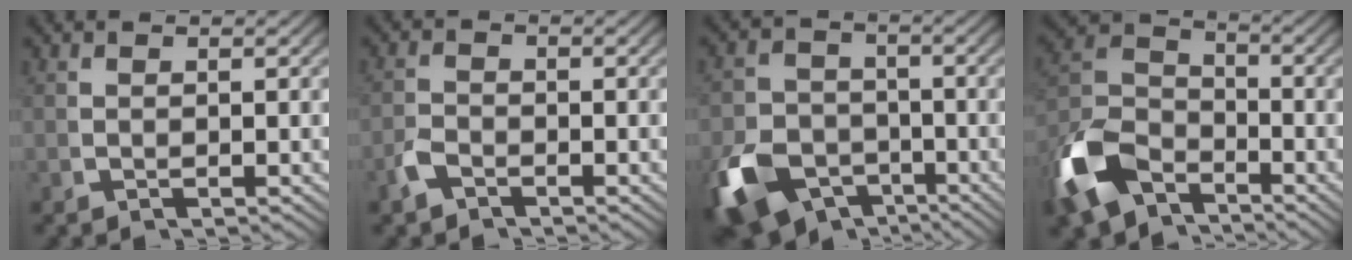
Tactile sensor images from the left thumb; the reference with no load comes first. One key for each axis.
{"total": 1.7, "fx": -1.4, "fy": 0.8, "fz": 0.5, "tx": -0.013, "ty": -0.006, "tz": -0.026}
{"total": 11.5, "fx": -5.8, "fy": 8.5, "fz": 5.0, "tx": -0.100, "ty": -0.060, "tz": -0.084}
{"total": 9.4, "fx": -4.1, "fy": 6.6, "fz": 5.3, "tx": -0.127, "ty": -0.038, "tz": -0.058}